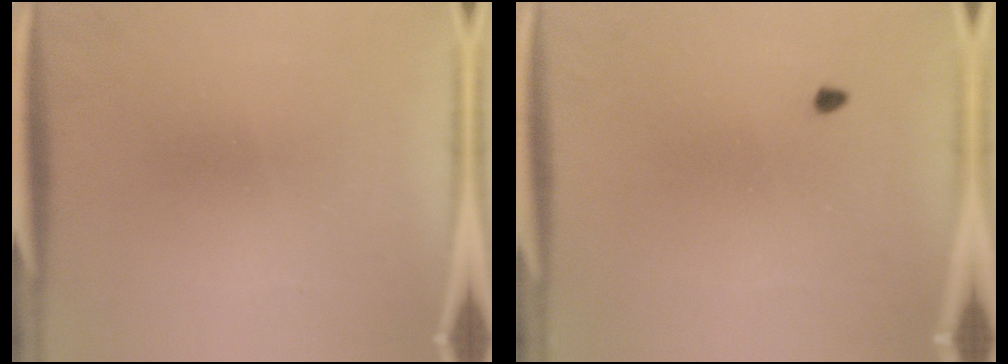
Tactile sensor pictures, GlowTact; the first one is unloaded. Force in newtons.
{"total": 0.7}